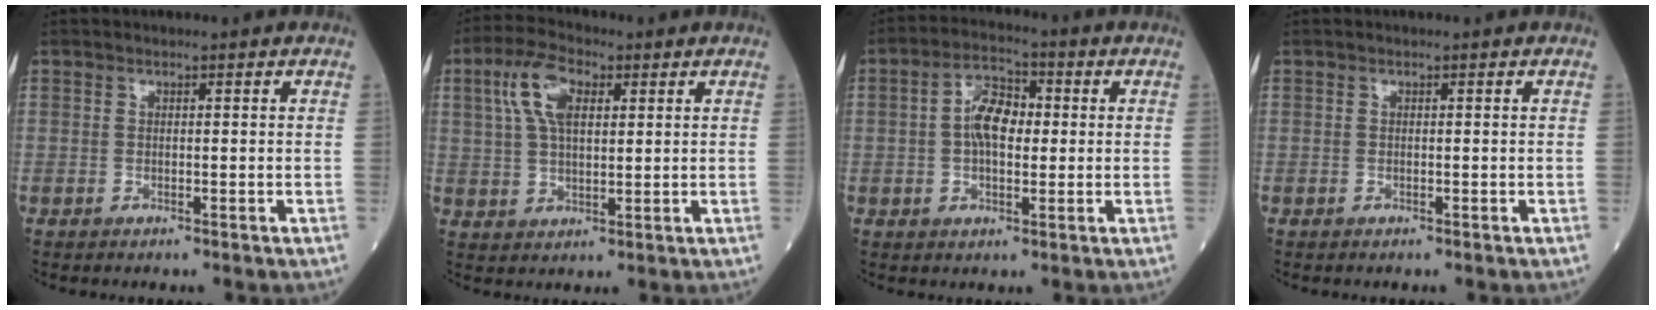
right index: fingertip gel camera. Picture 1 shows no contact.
{"total": 7.8, "force": [2.8, 3.4, 6.4], "torque": [-0.141, 0.020, 0.054]}
{"total": 6.6, "force": [0.4, 3.4, 5.7], "torque": [-0.109, 0.017, 0.002]}
{"total": 0.0}